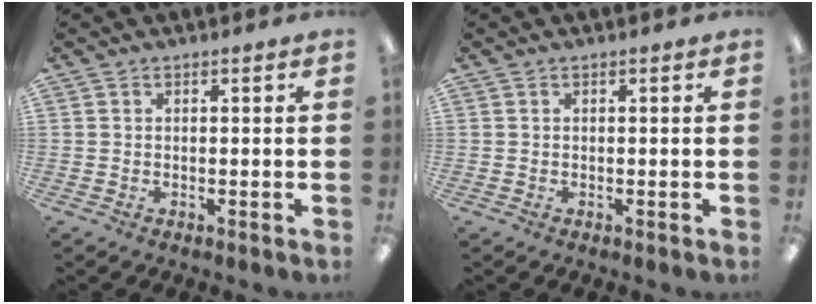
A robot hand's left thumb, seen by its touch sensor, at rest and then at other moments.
{"total": 0.0}